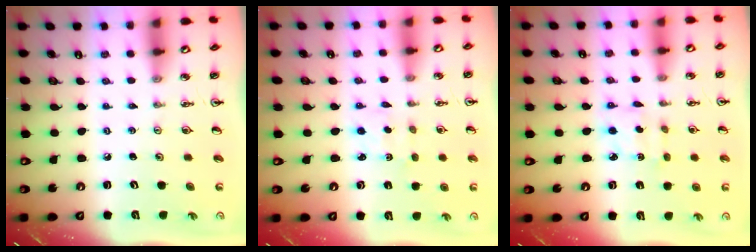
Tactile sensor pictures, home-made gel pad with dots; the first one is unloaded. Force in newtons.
{"total": 1.3, "press": 1.2, "slide": 0.6}
{"total": 2.5, "press": 2.5, "slide": 0.1}